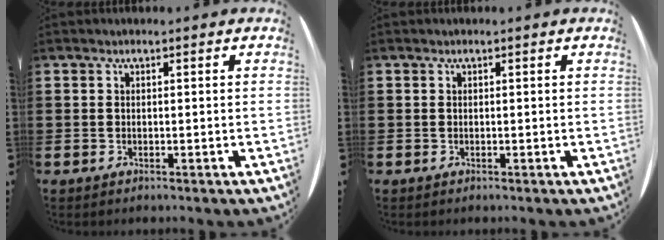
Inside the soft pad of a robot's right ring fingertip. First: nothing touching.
{"total": 0.0}